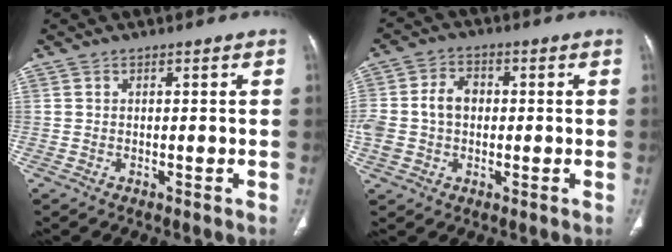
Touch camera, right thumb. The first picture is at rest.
{"total": 8.4, "force": [-0.1, 6.4, 5.5], "torque": [-0.104, 0.022, -0.004]}